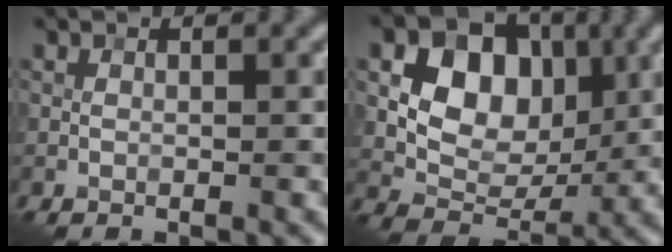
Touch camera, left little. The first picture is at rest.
{"total": 8.9, "force": [2.0, 6.6, 5.7], "torque": [-0.094, 0.008, 0.028]}